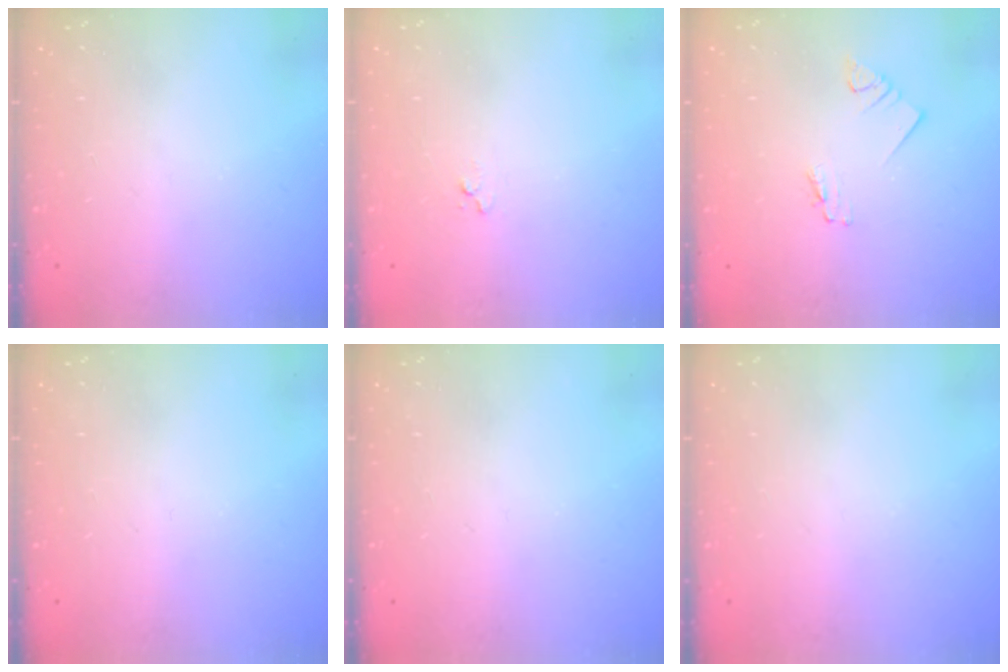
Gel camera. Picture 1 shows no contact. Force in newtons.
{"total": 3.0, "press": 3.0, "slide": 0.2}
{"total": 1.9, "press": 1.9, "slide": 0.2}
{"total": 0.0}
{"total": 0.0}
{"total": 0.0}